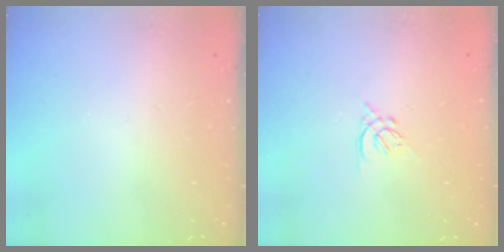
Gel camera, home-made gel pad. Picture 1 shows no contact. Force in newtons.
{"total": 1.3, "press": 1.2, "slide": 0.5}